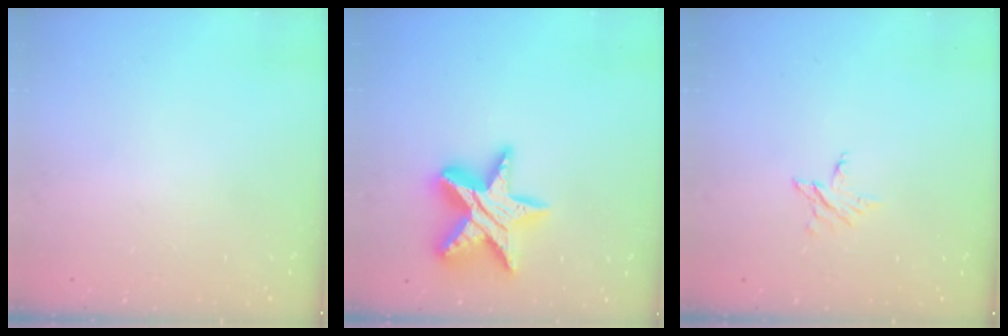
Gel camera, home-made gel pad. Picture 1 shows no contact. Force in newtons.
{"total": 17.2, "press": 17.1, "slide": 1.3}
{"total": 2.7, "press": 2.7, "slide": 0.2}